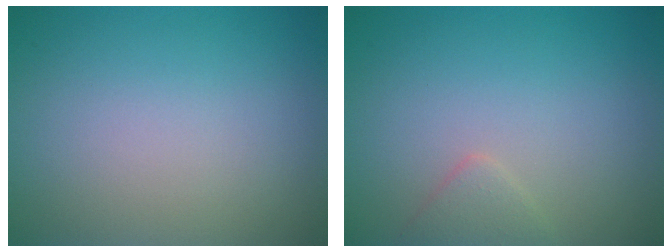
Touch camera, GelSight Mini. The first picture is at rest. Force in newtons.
{"total": 1.3, "press": 1.3, "slide": 0.0}